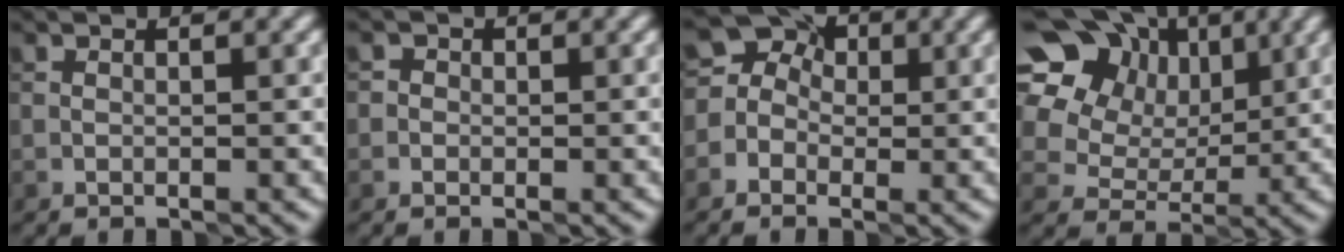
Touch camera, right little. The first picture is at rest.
{"total": 1.8, "force": [0.5, 1.6, 0.6], "torque": [0.010, 0.008, -0.012]}
{"total": 7.7, "force": [1.9, 6.6, 3.3], "torque": [-0.060, 0.055, -0.021]}
{"total": 16.5, "force": [6.3, 13.1, 7.8], "torque": [-0.185, 0.038, 0.113]}